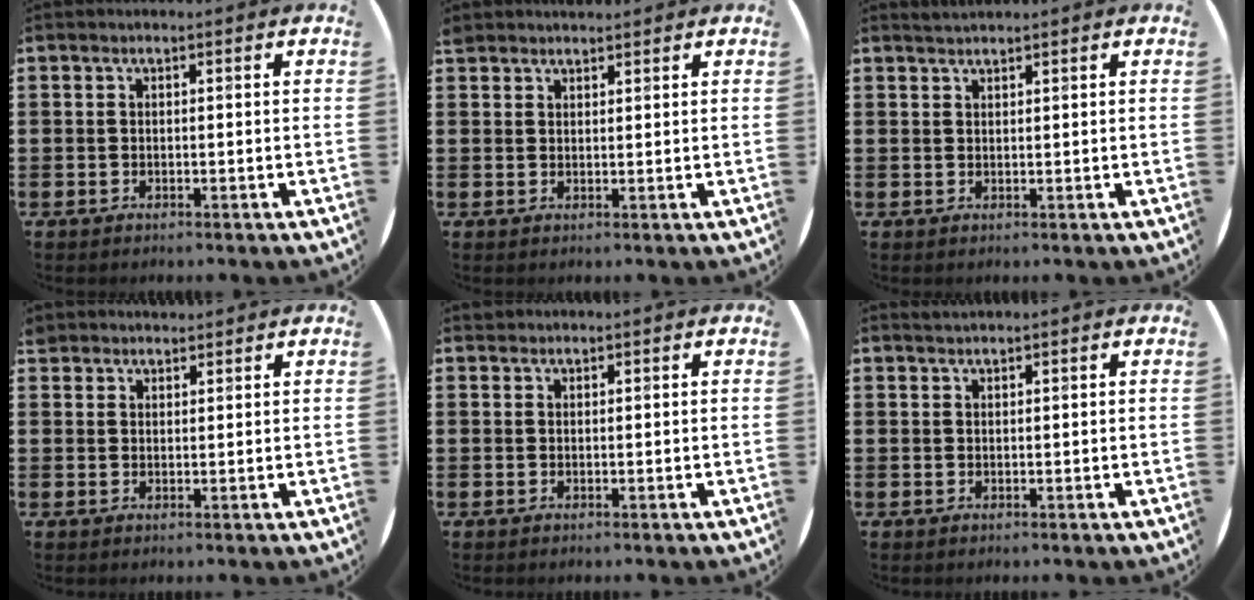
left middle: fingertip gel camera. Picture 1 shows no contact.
{"total": 1.7, "force": [1.6, 0.4, -0.2], "torque": [0.000, 0.002, 0.033]}
{"total": 1.1, "force": [1.1, -0.1, 0.1], "torque": [-0.003, -0.001, 0.022]}
{"total": 2.1, "force": [2.1, 0.6, -0.3], "torque": [0.008, -0.004, 0.039]}
{"total": 0.5, "force": [0.5, 0.1, -0.1], "torque": [0.002, 0.003, 0.010]}
{"total": 0.7, "force": [0.7, -0.1, 0.0], "torque": [-0.001, -0.001, 0.015]}